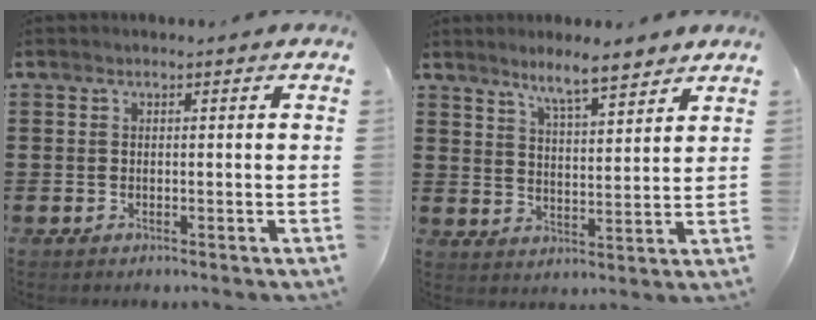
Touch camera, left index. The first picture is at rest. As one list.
[{"total": 6.4, "force": [5.6, 0.4, 2.9], "torque": [-0.066, -0.021, 0.099]}]